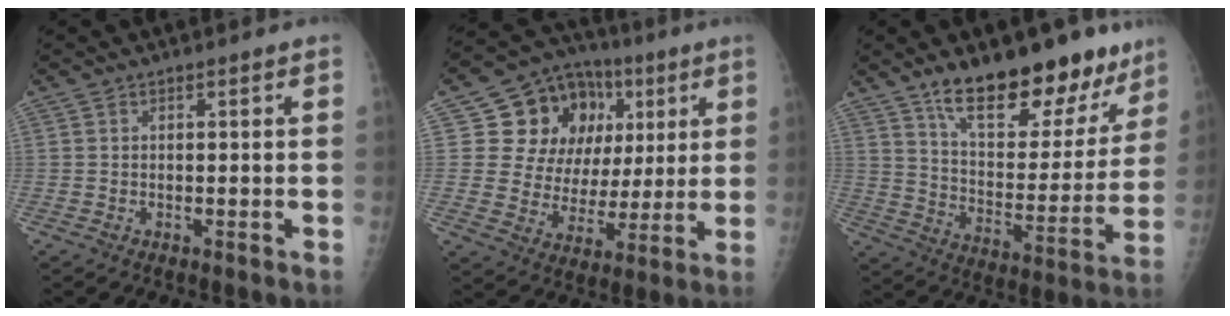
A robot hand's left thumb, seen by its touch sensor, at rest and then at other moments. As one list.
[{"total": 17.9, "force": [5.4, 14.4, 9.1], "torque": [-0.084, 0.016, 0.102]}, {"total": 21.6, "force": [15.4, 9.1, 12.1], "torque": [-0.123, -0.089, 0.240]}]